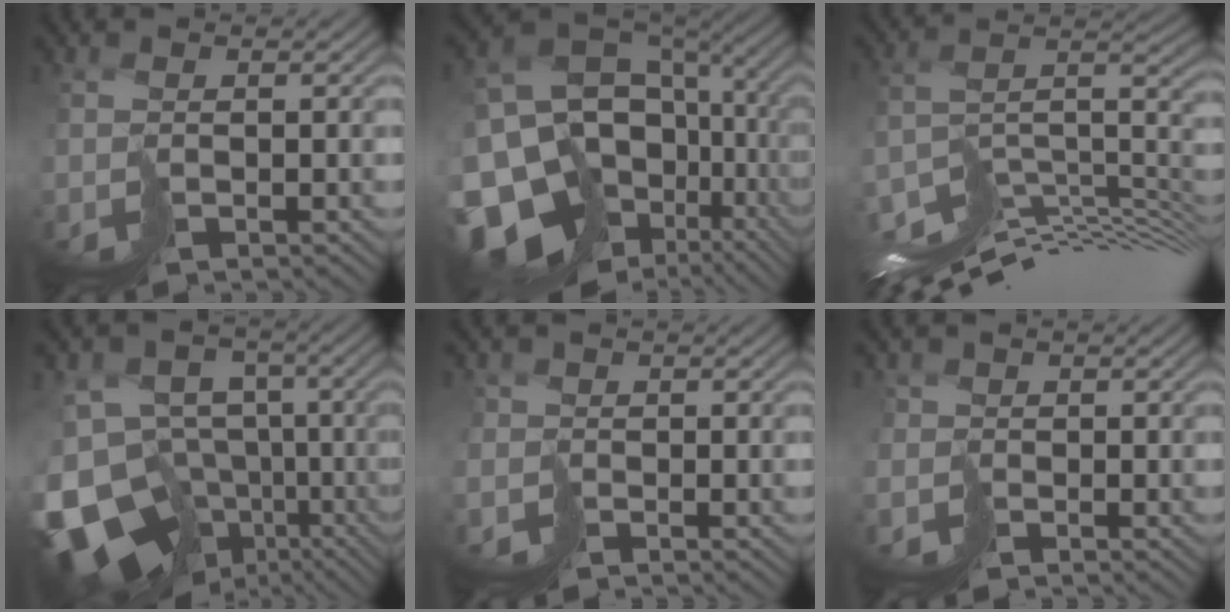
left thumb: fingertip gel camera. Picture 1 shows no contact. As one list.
[{"total": 19.5, "force": [-6.3, 14.2, 11.8], "torque": [-0.270, -0.014, -0.067]}, {"total": 13.9, "force": [-9.4, 3.9, 9.4], "torque": [-0.177, 0.002, -0.162]}, {"total": 17.8, "force": [-8.9, 12.2, 9.5], "torque": [-0.221, -0.025, -0.117]}, {"total": 2.2, "force": [-1.3, 1.7, -0.5], "torque": [0.016, -0.005, -0.040]}, {"total": 2.2, "force": [-1.1, 1.9, -0.4], "torque": [0.010, -0.006, -0.036]}]